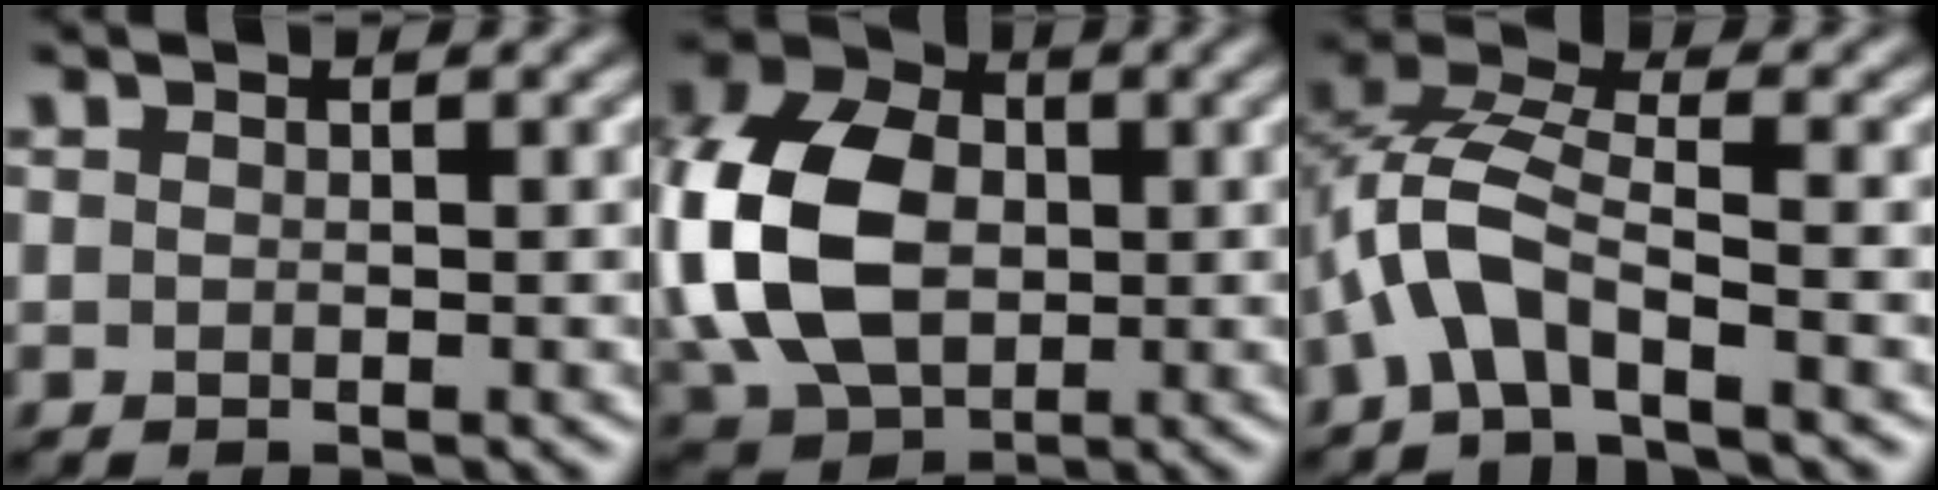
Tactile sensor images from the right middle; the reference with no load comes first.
{"total": 12.0, "force": [0.1, 8.7, 8.3], "torque": [-0.203, 0.013, -0.005]}
{"total": 5.7, "force": [-2.6, 2.2, 4.6], "torque": [-0.103, 0.017, -0.059]}